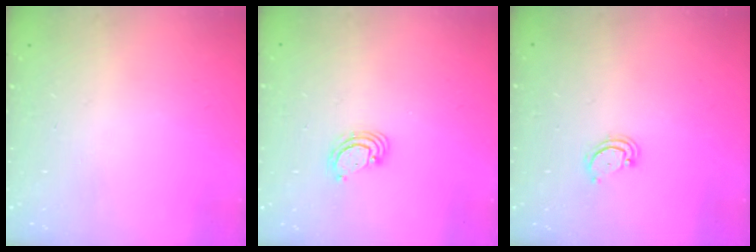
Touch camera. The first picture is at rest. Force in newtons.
{"total": 2.4, "press": 2.4, "slide": 0.2}
{"total": 2.6, "press": 2.6, "slide": 0.3}